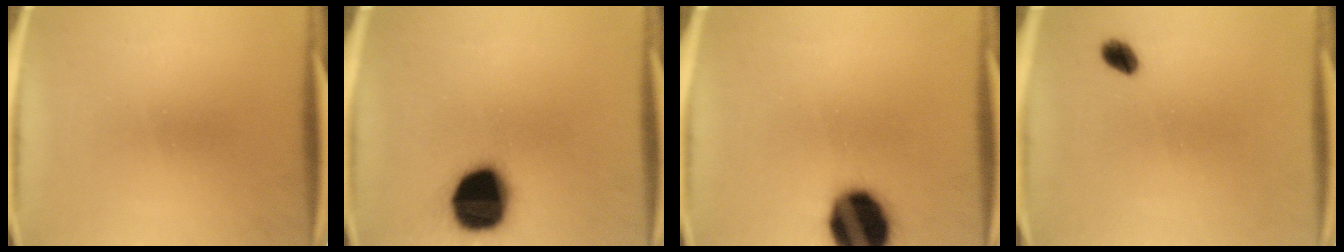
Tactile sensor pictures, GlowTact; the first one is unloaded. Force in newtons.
{"total": 19.4}
{"total": 18.6}
{"total": 2.8}